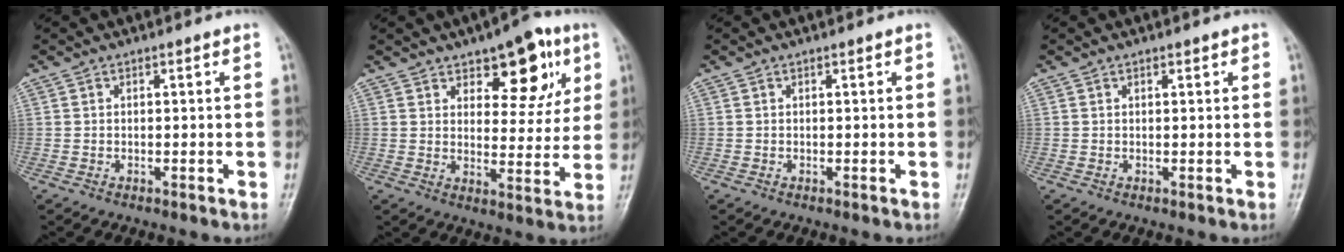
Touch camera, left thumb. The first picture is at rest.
{"total": 12.3, "force": [6.4, 6.2, 8.4], "torque": [-0.069, -0.029, 0.089]}
{"total": 0.0}
{"total": 0.9, "force": [0.6, 0.5, 0.5], "torque": [-0.002, -0.001, 0.005]}